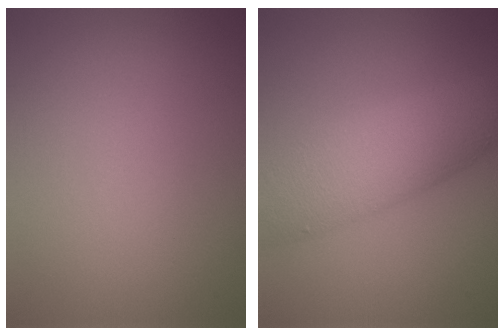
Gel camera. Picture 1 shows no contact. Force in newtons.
{"total": 7.4, "press": 7.4, "slide": 0.2}